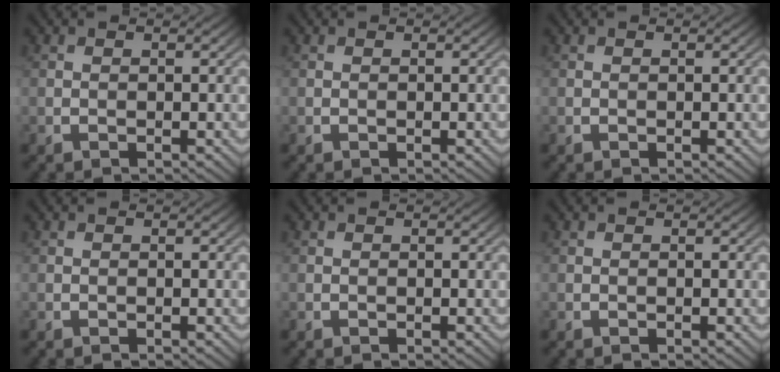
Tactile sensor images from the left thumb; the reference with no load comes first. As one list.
[{"total": 0.0}, {"total": 0.0}, {"total": 0.0}, {"total": 0.0}, {"total": 0.0}]